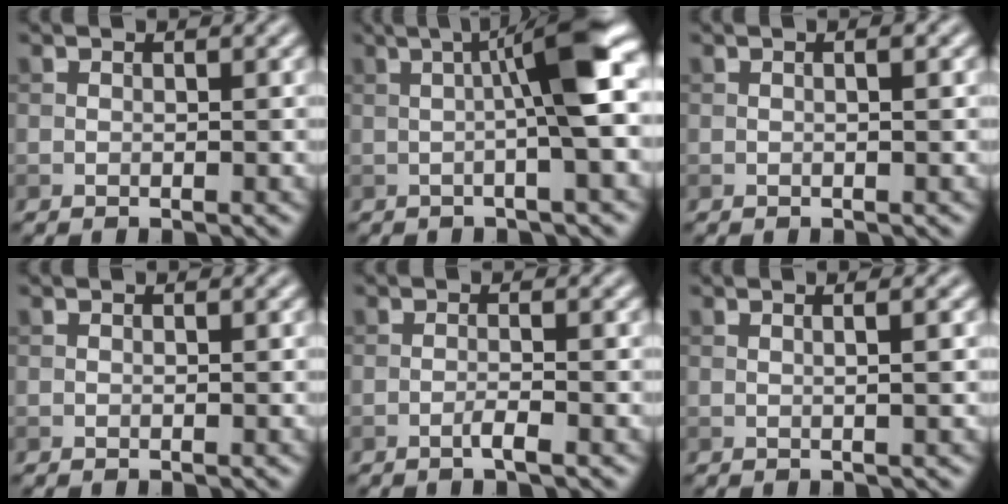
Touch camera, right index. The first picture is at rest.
{"total": 7.8, "force": [0.8, 1.0, 7.7], "torque": [-0.109, 0.019, 0.008]}
{"total": 0.9, "force": [0.1, 0.1, 0.9], "torque": [-0.014, 0.000, 0.000]}
{"total": 0.0}
{"total": 1.5, "force": [-0.8, 0.1, 1.2], "torque": [-0.019, 0.005, -0.019]}
{"total": 2.3, "force": [0.6, 0.9, 2.0], "torque": [-0.018, 0.004, -0.011]}